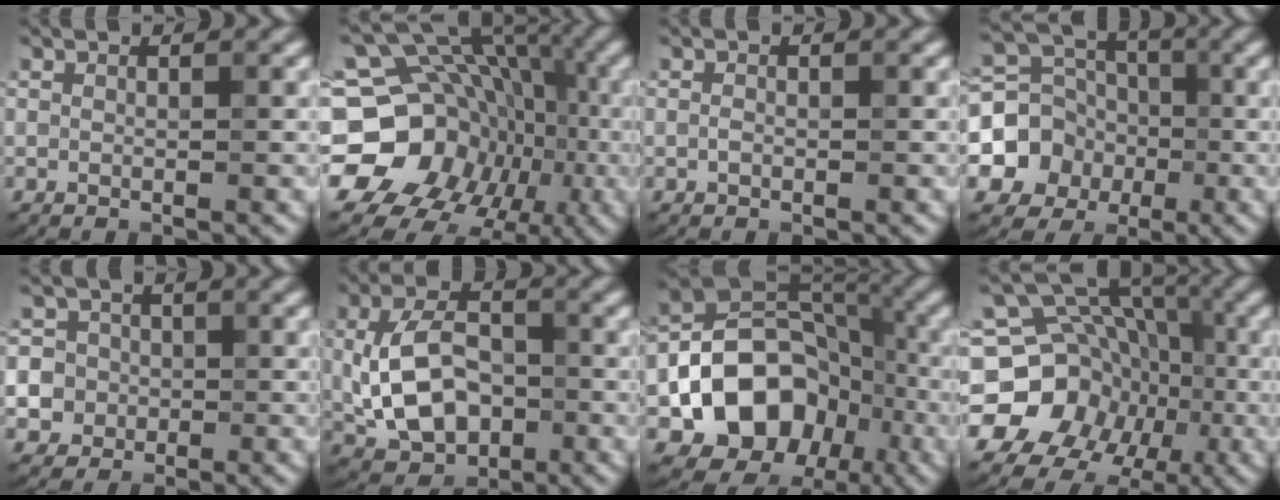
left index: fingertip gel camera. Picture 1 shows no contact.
{"total": 19.9, "force": [-4.8, 17.1, 9.1], "torque": [-0.154, -0.008, -0.091]}
{"total": 0.6, "force": [-0.2, 0.4, 0.4], "torque": [-0.010, 0.000, -0.004]}
{"total": 5.6, "force": [-1.4, 5.1, 1.9], "torque": [-0.022, 0.004, -0.037]}
{"total": 9.1, "force": [-1.5, 8.6, 2.6], "torque": [-0.056, 0.010, -0.048]}
{"total": 8.0, "force": [-0.7, 5.3, 6.0], "torque": [-0.119, 0.000, -0.014]}
{"total": 11.6, "force": [-3.8, 8.9, 6.4], "torque": [-0.087, 0.006, -0.072]}
{"total": 16.9, "force": [-4.7, 15.0, 6.1], "torque": [-0.130, -0.009, -0.086]}